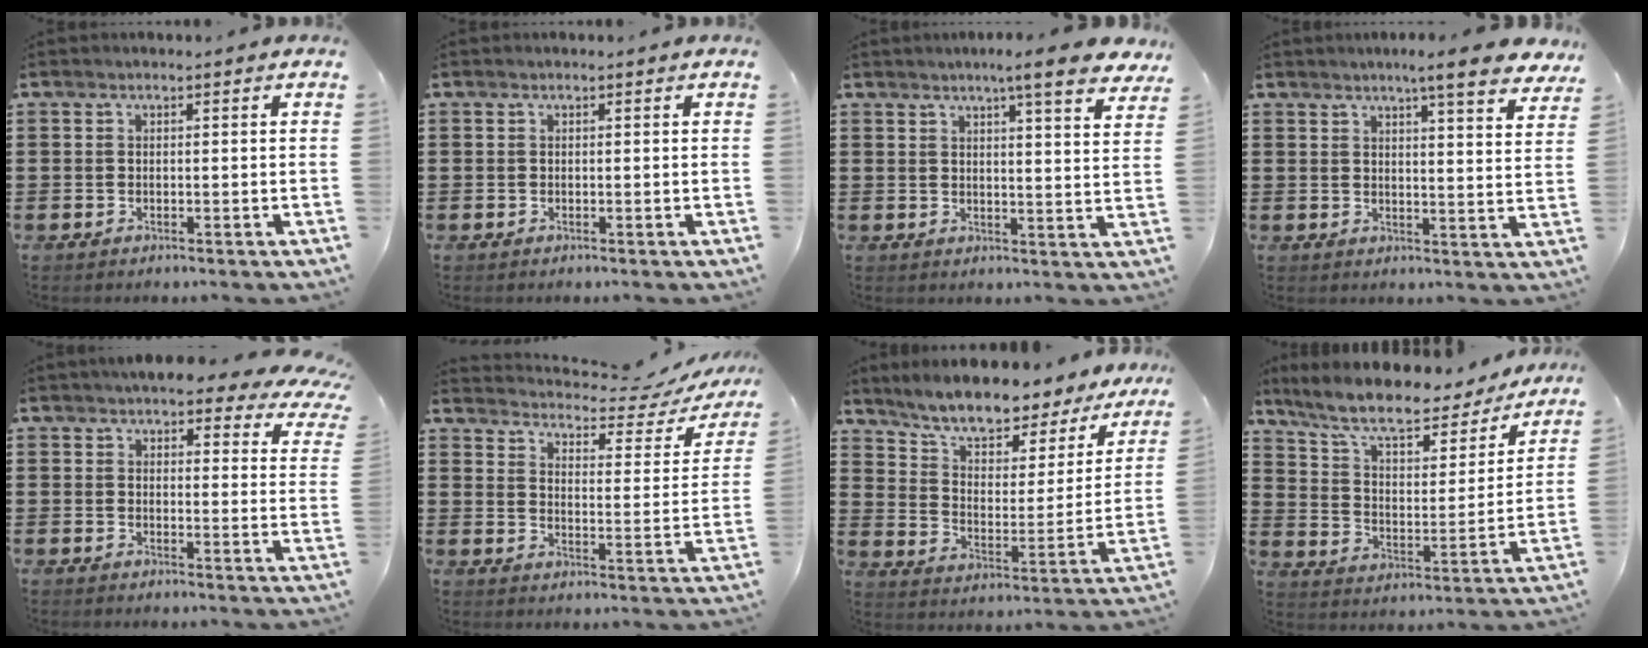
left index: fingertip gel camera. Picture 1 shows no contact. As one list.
[{"total": 0.0}, {"total": 6.5, "force": [5.1, 0.1, 4.0], "torque": [-0.068, -0.023, 0.082]}, {"total": 6.5, "force": [5.3, 0.1, 3.8], "torque": [-0.063, -0.025, 0.086]}, {"total": 5.3, "force": [4.6, 1.0, 2.4], "torque": [-0.048, -0.020, 0.079]}, {"total": 4.3, "force": [3.9, 0.9, 1.7], "torque": [-0.048, -0.028, 0.058]}, {"total": 8.0, "force": [7.2, 1.6, 3.0], "torque": [-0.086, -0.055, 0.121]}, {"total": 9.6, "force": [8.2, 2.1, 4.7], "torque": [-0.124, -0.045, 0.141]}]